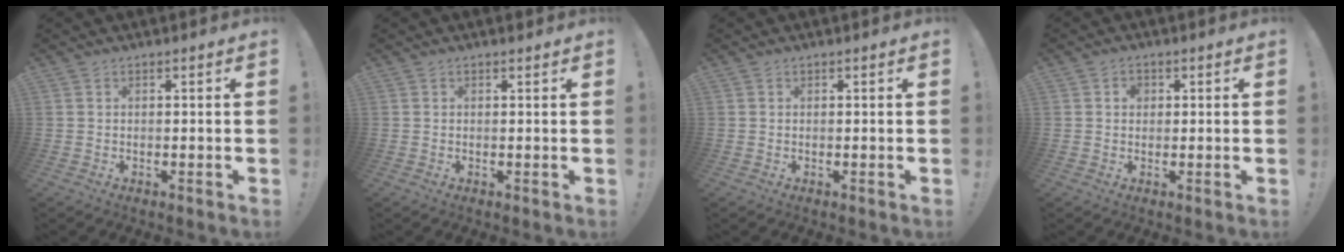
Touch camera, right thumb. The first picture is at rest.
{"total": 0.5, "force": [0.5, 0.1, 0.0], "torque": [0.007, -0.002, 0.008]}
{"total": 0.0}
{"total": 2.4, "force": [0.4, 2.1, 1.1], "torque": [-0.012, 0.001, 0.004]}